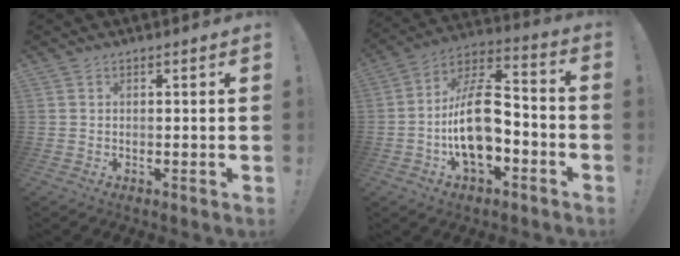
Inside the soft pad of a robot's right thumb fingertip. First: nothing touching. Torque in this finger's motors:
{"motor_torque": [2.83, 2.04, 1.99, -0.61, 0.62]}